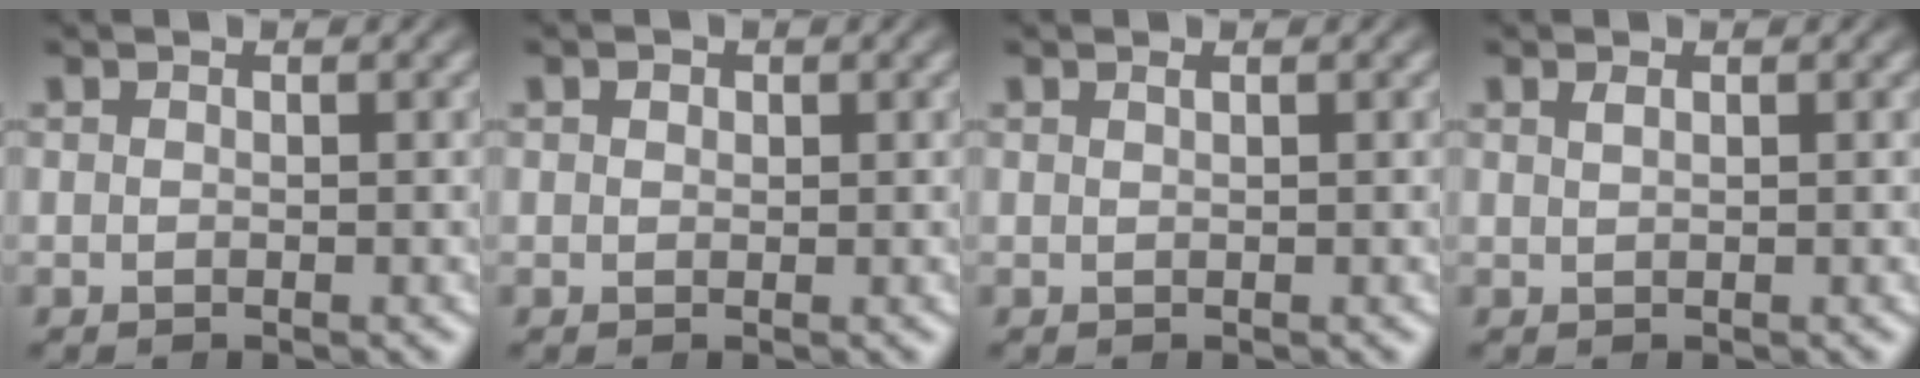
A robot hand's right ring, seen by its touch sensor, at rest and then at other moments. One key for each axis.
{"total": 0.9, "fx": 0.3, "fy": 0.7, "fz": 0.4, "tx": -0.002, "ty": 0.002, "tz": 0.009}
{"total": 0.6, "fx": 0.4, "fy": -0.2, "fz": 0.4, "tx": -0.001, "ty": 0.007, "tz": 0.007}
{"total": 0.7, "fx": 0.5, "fy": -0.2, "fz": 0.5, "tx": -0.004, "ty": 0.007, "tz": 0.009}